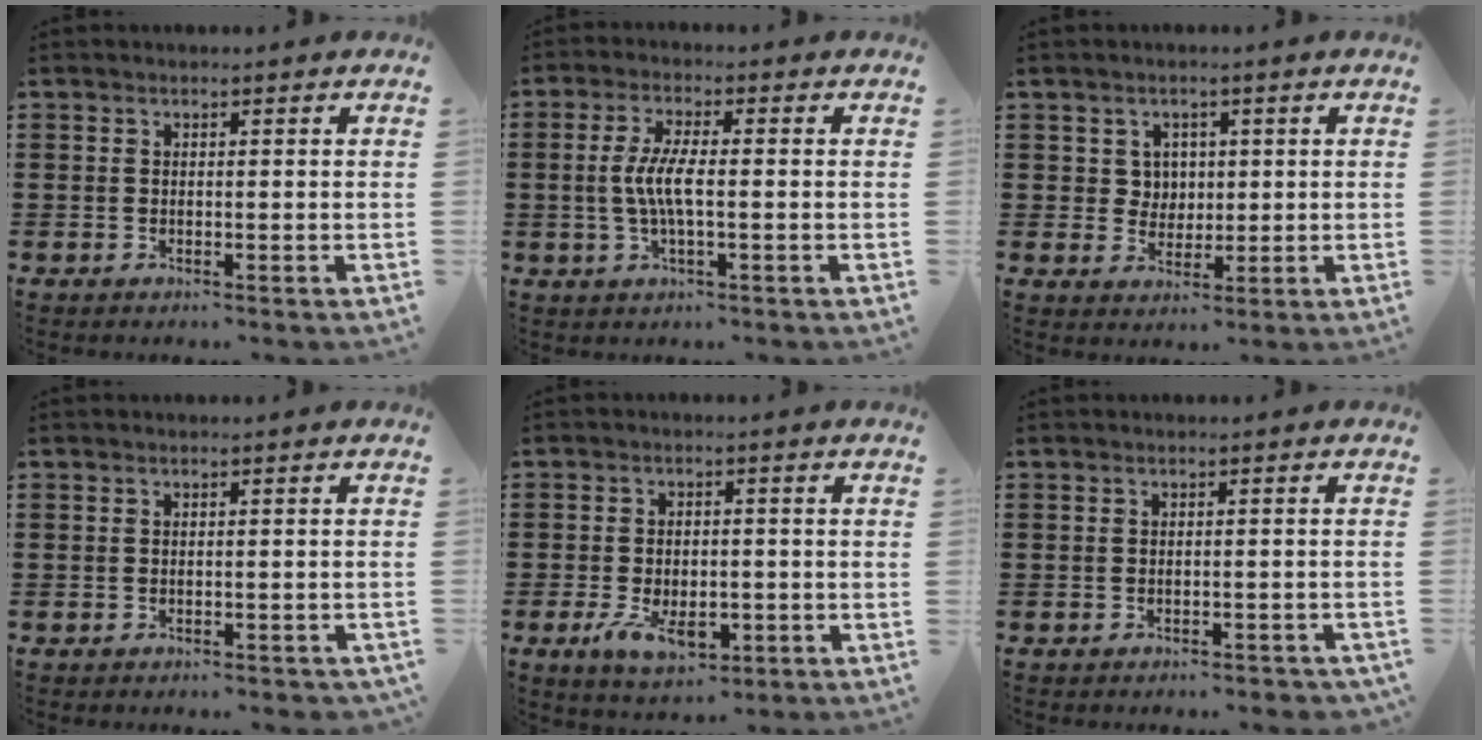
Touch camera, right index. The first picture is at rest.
{"total": 5.3, "force": [-0.7, 1.2, 5.1], "torque": [-0.112, -0.005, -0.021]}
{"total": 3.1, "force": [1.0, 2.8, 0.7], "torque": [-0.028, 0.011, 0.017]}
{"total": 0.6, "force": [-0.4, 0.2, 0.3], "torque": [-0.009, -0.002, -0.008]}
{"total": 6.2, "force": [-2.4, 3.3, 4.6], "torque": [-0.092, -0.004, -0.046]}
{"total": 1.0, "force": [-0.9, 0.2, 0.4], "torque": [-0.011, -0.002, -0.019]}